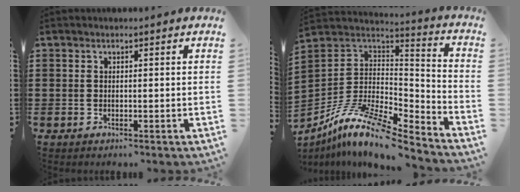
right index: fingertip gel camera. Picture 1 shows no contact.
{"total": 12.5, "force": [-8.9, 3.6, 8.1], "torque": [-0.170, 0.012, -0.173]}